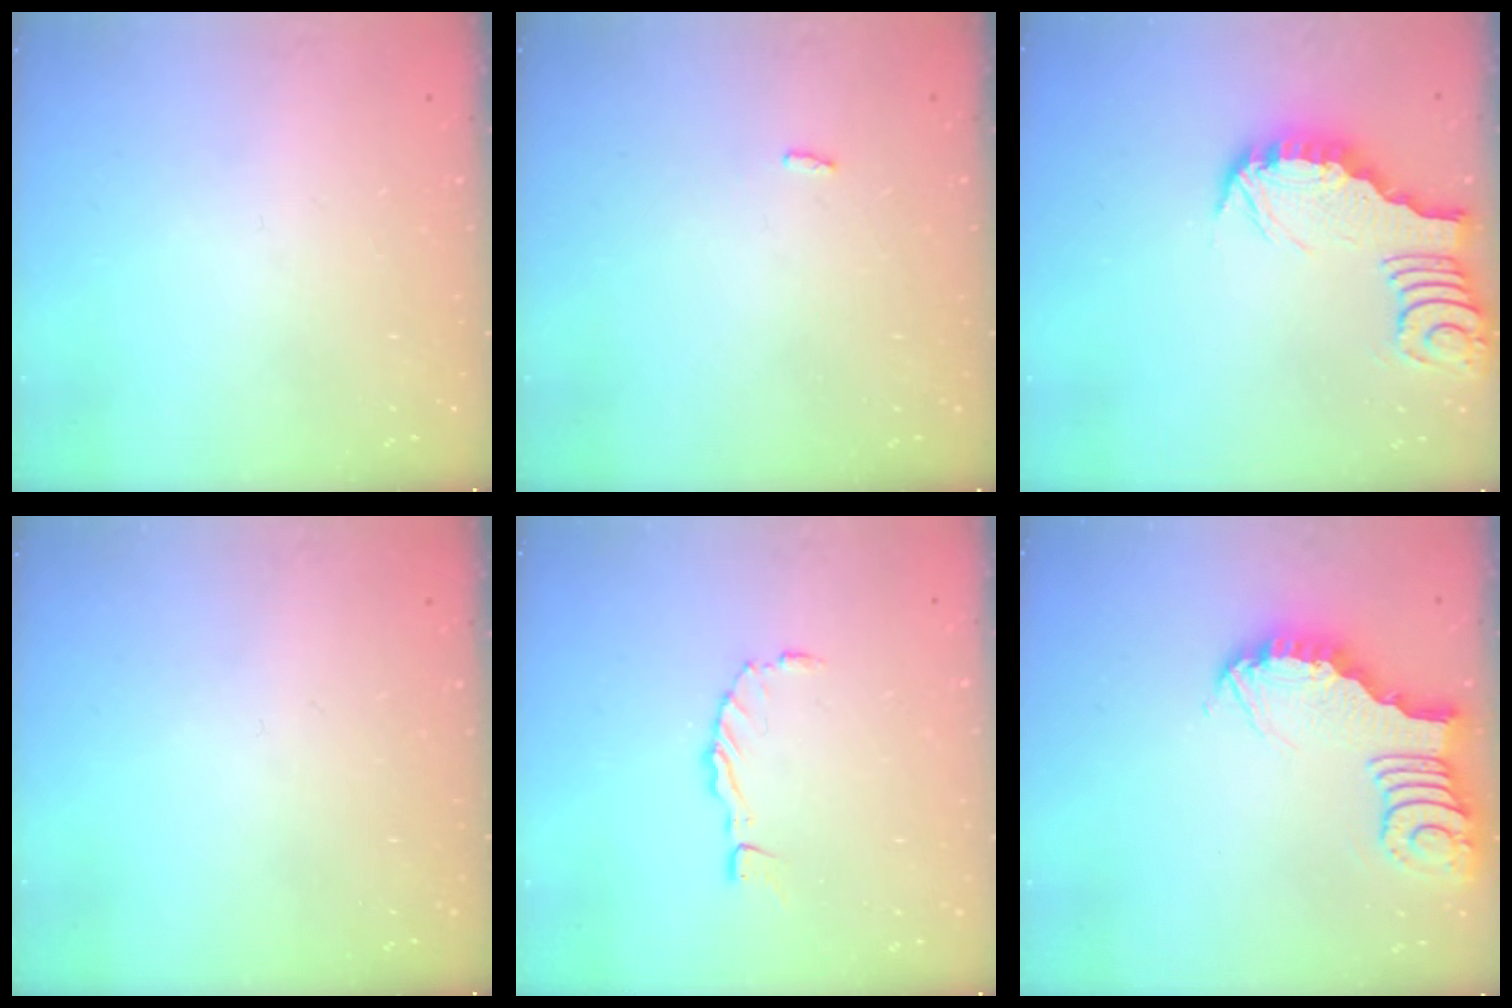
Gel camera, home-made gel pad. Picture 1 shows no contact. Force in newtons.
{"total": 2.9, "press": 2.9, "slide": 0.2}
{"total": 3.2, "press": 3.2, "slide": 0.4}
{"total": 0.0}
{"total": 0.0}
{"total": 3.9, "press": 3.9, "slide": 0.3}